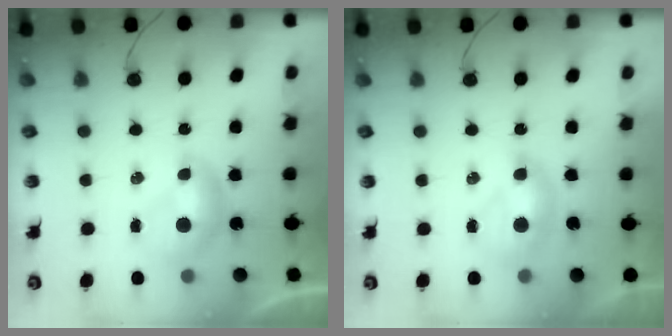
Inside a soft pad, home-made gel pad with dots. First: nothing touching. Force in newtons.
{"total": 1.7, "press": 1.7, "slide": 0.5}